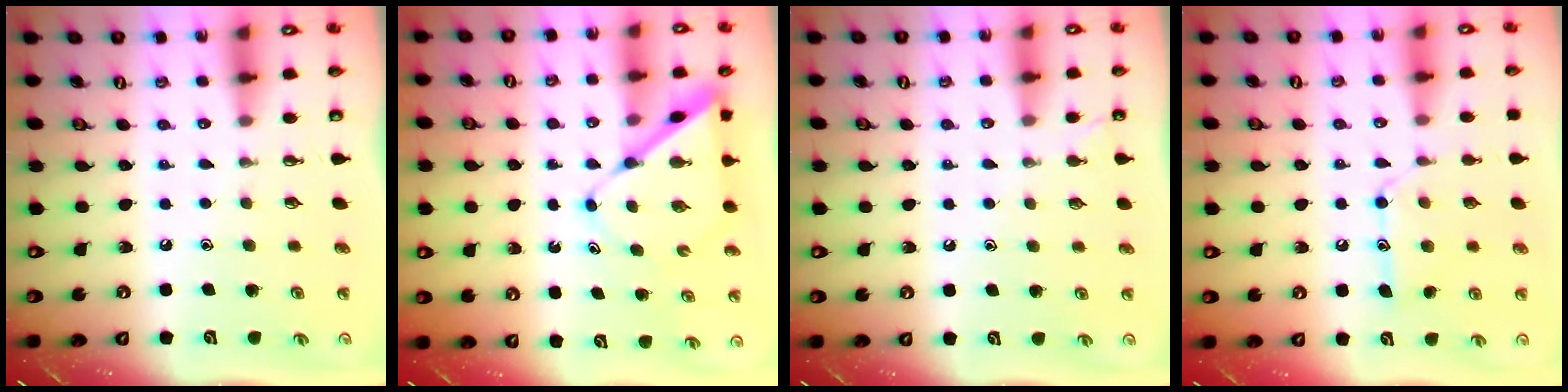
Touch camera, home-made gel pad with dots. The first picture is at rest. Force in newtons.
{"total": 8.2, "press": 8.2, "slide": 0.8}
{"total": 2.9, "press": 2.9, "slide": 0.3}
{"total": 11.6, "press": 11.6, "slide": 0.5}